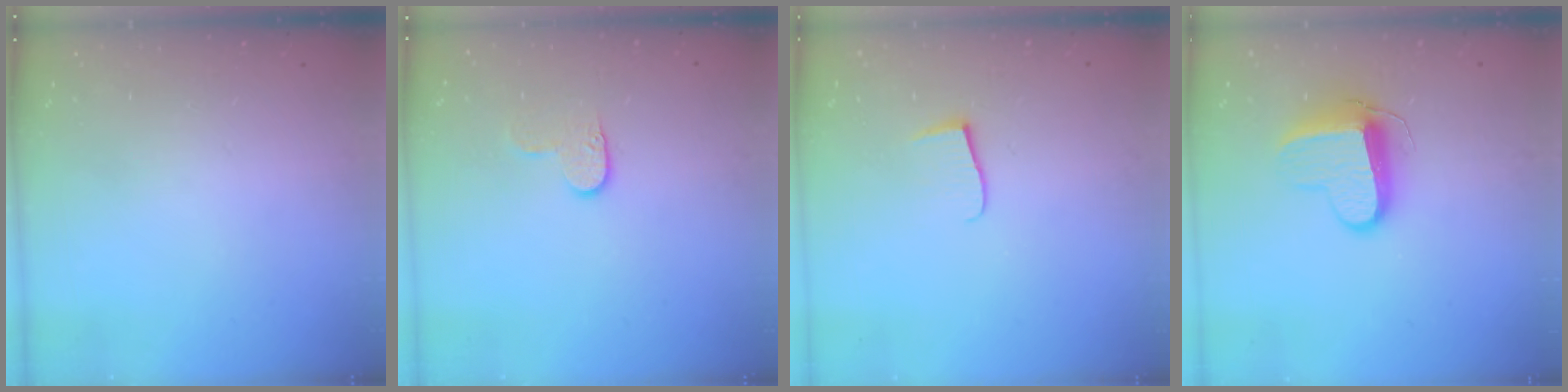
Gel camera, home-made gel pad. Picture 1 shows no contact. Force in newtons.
{"total": 5.8, "press": 5.8, "slide": 0.6}
{"total": 5.9, "press": 5.9, "slide": 0.4}
{"total": 10.5, "press": 10.5, "slide": 0.8}